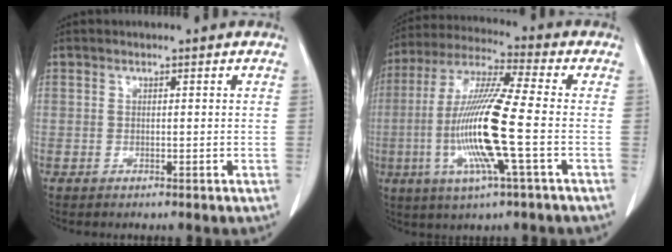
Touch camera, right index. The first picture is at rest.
{"total": 15.2, "force": [-3.1, 0.2, 14.9], "torque": [-0.309, -0.009, -0.066]}